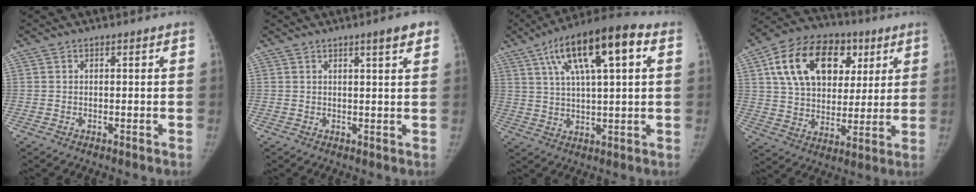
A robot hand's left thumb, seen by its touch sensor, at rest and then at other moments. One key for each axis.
{"total": 4.3, "fx": 2.5, "fy": 0.4, "fz": 3.5, "tx": -0.040, "ty": -0.010, "tz": 0.033}
{"total": 17.1, "fx": 6.7, "fy": 5.2, "fz": 14.9, "tx": -0.241, "ty": 0.011, "tz": 0.105}
{"total": 22.0, "fx": 8.1, "fy": 15.1, "fz": 13.9, "tx": -0.213, "ty": 0.003, "tz": 0.131}